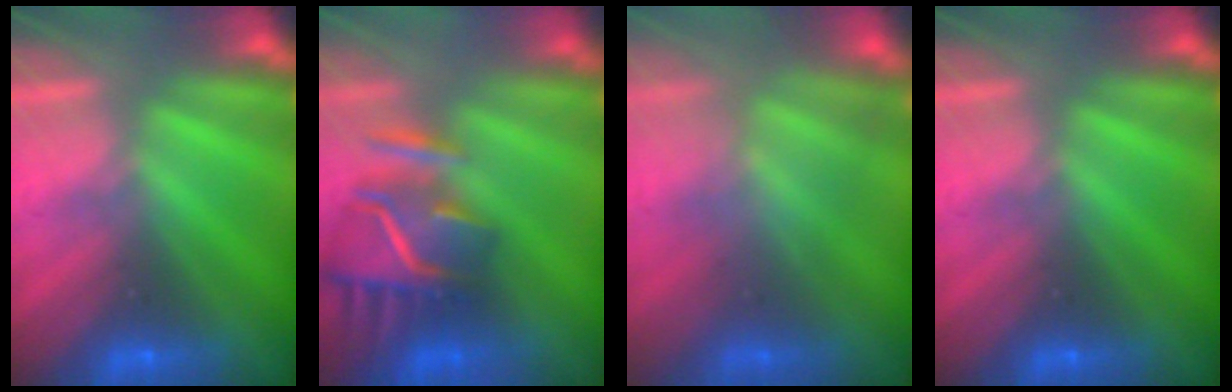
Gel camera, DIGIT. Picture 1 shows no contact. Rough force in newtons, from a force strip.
{"total": 8.4}
{"total": 3.3}
{"total": 0.0}